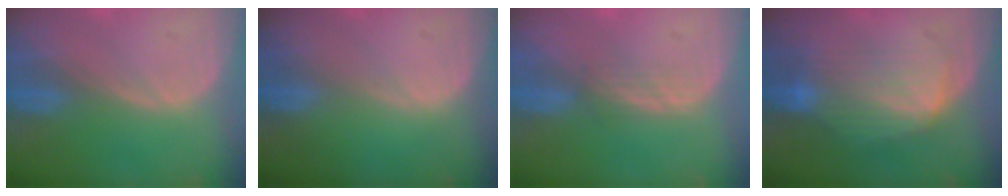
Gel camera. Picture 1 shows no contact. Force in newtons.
{"total": 0.0}
{"total": 2.2, "press": 2.2, "slide": 0.4}
{"total": 7.4, "press": 7.3, "slide": 1.5}